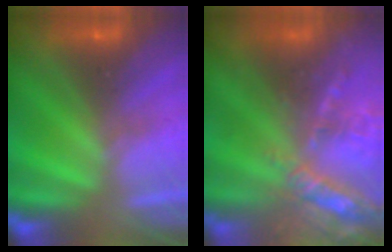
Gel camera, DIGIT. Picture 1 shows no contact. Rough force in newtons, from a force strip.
{"total": 13.7}